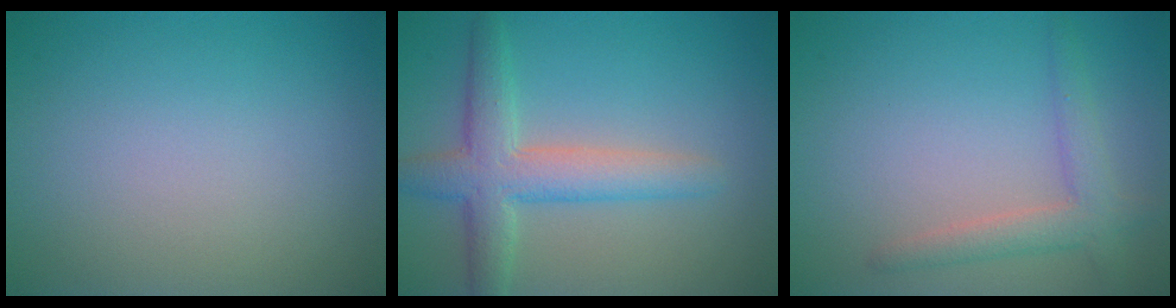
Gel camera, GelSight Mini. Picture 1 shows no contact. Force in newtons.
{"total": 4.9, "press": 4.9, "slide": 0.2}
{"total": 2.7, "press": 2.7, "slide": 0.2}